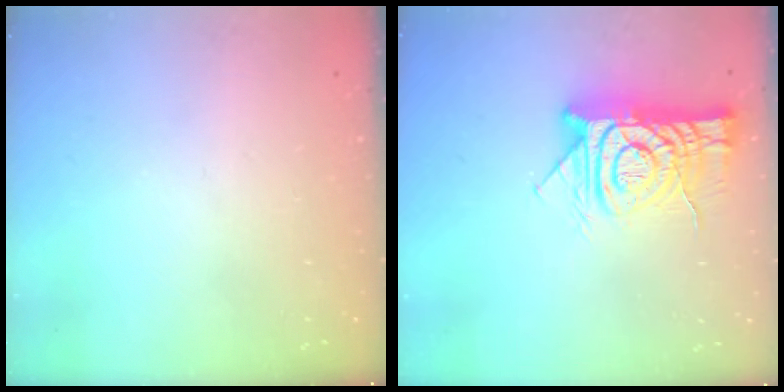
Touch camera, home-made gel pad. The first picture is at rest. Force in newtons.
{"total": 15.9, "press": 15.9, "slide": 0.8}